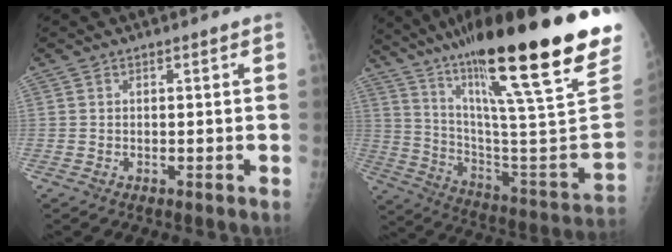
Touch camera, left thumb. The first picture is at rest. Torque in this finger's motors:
{"motor_torque": [4.16, 0.85, 1.27, -1.50, 0.71]}